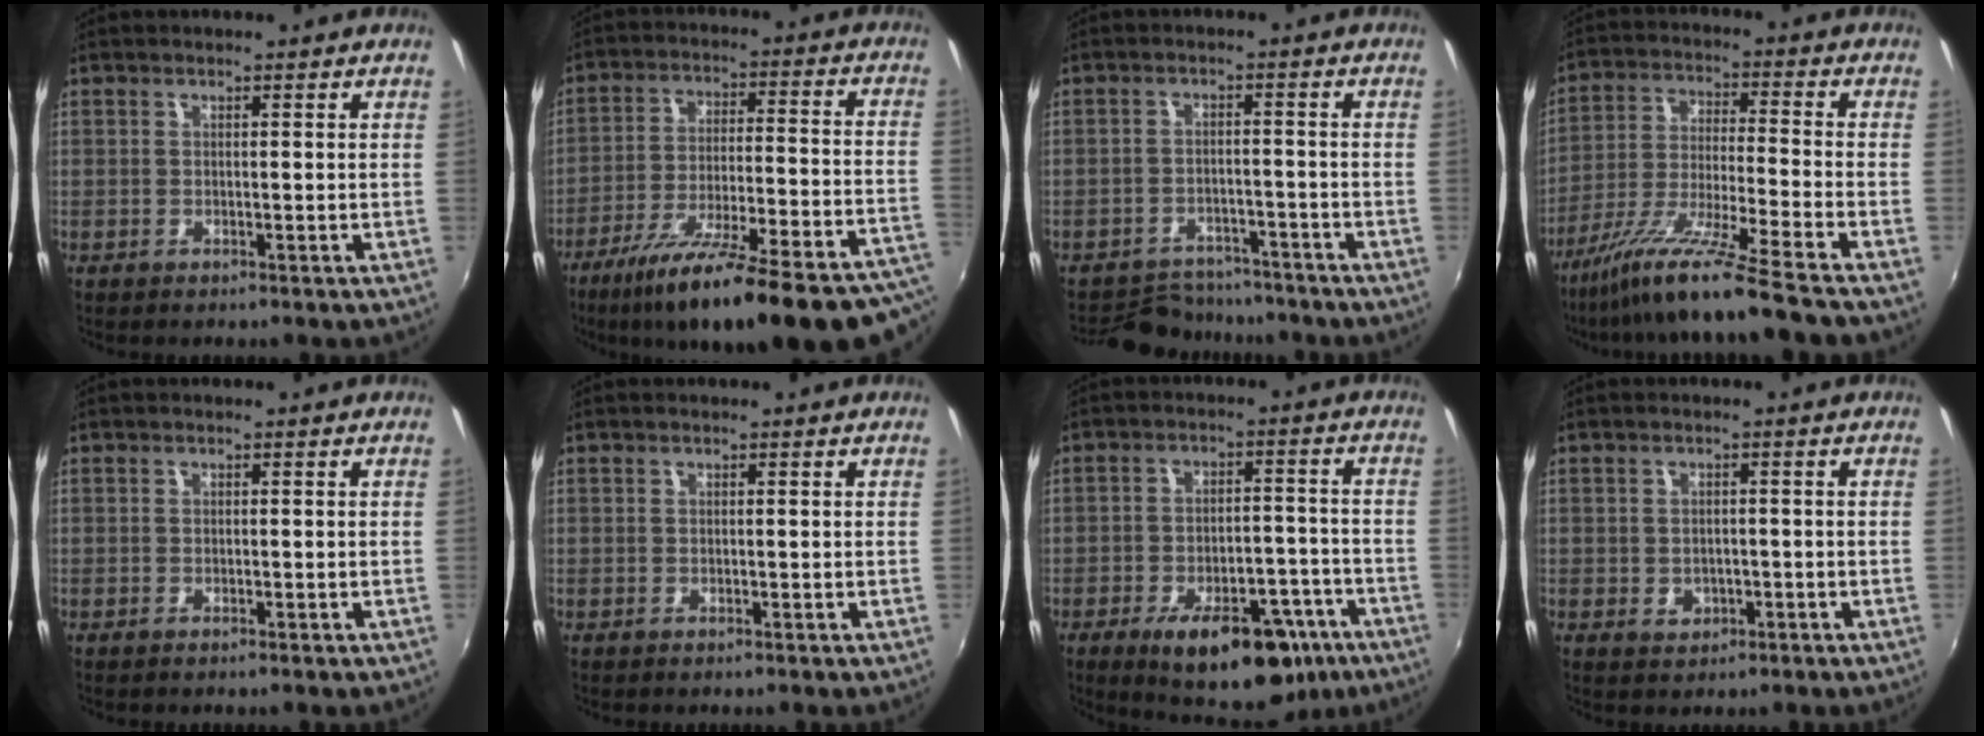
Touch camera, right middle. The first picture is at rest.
{"total": 30.7, "force": [-24.2, 5.2, 18.2], "torque": [-0.263, -0.061, -0.336]}
{"total": 11.5, "force": [-10.3, 4.3, 2.9], "torque": [-0.073, 0.008, -0.144]}
{"total": 15.6, "force": [-12.8, -1.7, 8.9], "torque": [-0.172, -0.035, -0.225]}
{"total": 0.0}
{"total": 0.0}
{"total": 17.2, "force": [-10.1, 8.8, 10.9], "torque": [-0.165, 0.011, -0.127]}
{"total": 3.1, "force": [-1.0, 2.6, 1.2], "torque": [-0.024, -0.001, -0.011]}